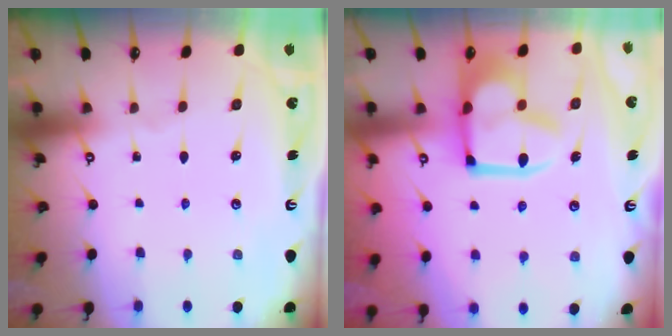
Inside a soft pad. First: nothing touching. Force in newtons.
{"total": 12.1, "press": 12.0, "slide": 1.4}